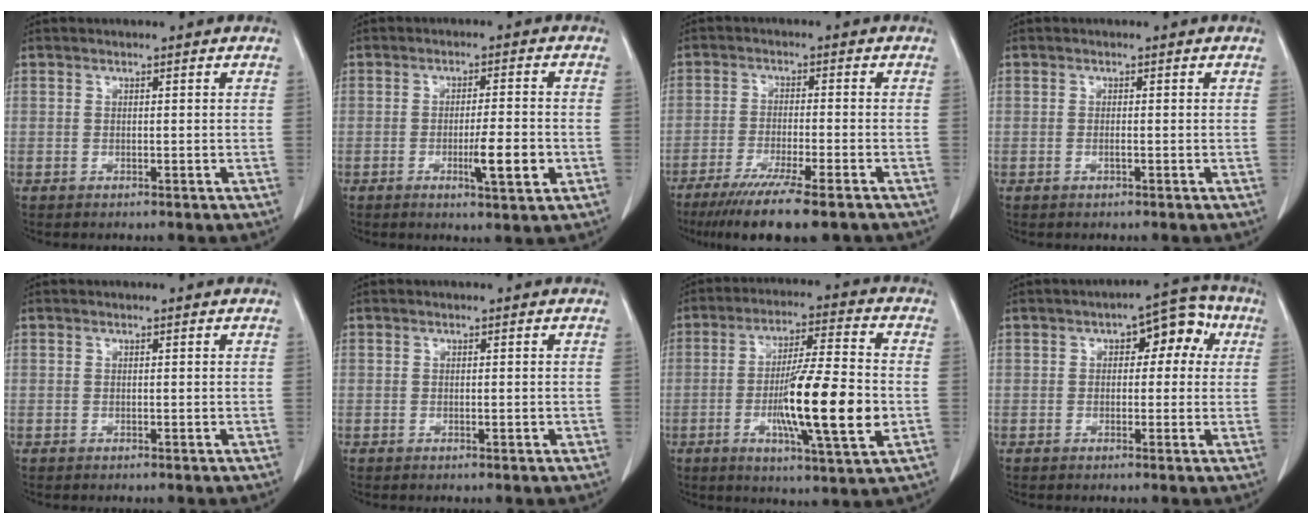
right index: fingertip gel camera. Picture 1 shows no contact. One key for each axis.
{"total": 6.2, "fx": -1.9, "fy": 0.6, "fz": 5.9, "tx": -0.094, "ty": -0.006, "tz": -0.024}
{"total": 12.1, "fx": -9.0, "fy": 0.8, "fz": 7.9, "tx": -0.123, "ty": -0.030, "tz": -0.141}
{"total": 0.6, "fx": -0.2, "fy": 0.0, "fz": 0.6, "tx": -0.012, "ty": 0.000, "tz": -0.003}
{"total": 0.0}
{"total": 0.6, "fx": -0.1, "fy": 0.1, "fz": 0.6, "tx": -0.009, "ty": 0.000, "tz": 0.002}
{"total": 15.6, "fx": -3.0, "fy": 1.0, "fz": 15.2, "tx": -0.259, "ty": -0.012, "tz": -0.050}
{"total": 6.8, "fx": 1.8, "fy": 3.5, "fz": 5.5, "tx": -0.058, "ty": 0.036, "tz": 0.017}